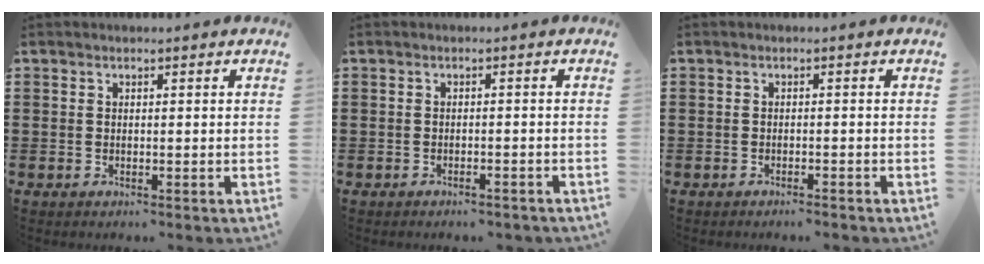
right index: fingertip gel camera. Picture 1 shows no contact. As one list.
[{"total": 1.2, "force": [-1.2, 0.1, 0.2], "torque": [-0.008, -0.001, -0.025]}, {"total": 0.9, "force": [-0.9, -0.1, 0.2], "torque": [-0.006, -0.003, -0.018]}]